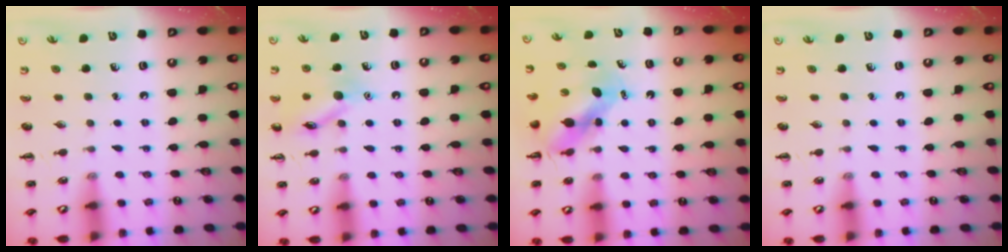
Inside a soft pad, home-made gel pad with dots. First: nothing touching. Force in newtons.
{"total": 11.7, "press": 11.7, "slide": 0.6}
{"total": 6.2, "press": 6.2, "slide": 0.9}
{"total": 0.0}